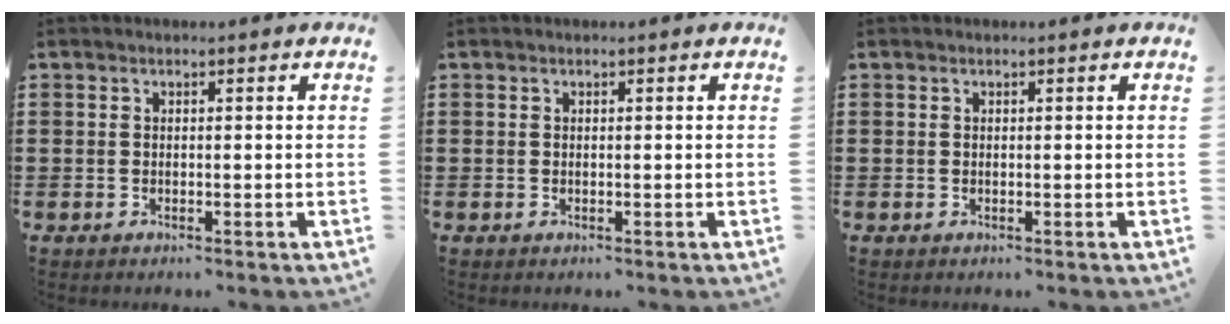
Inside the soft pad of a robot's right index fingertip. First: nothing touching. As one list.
[{"total": 0.0}, {"total": 0.0}]